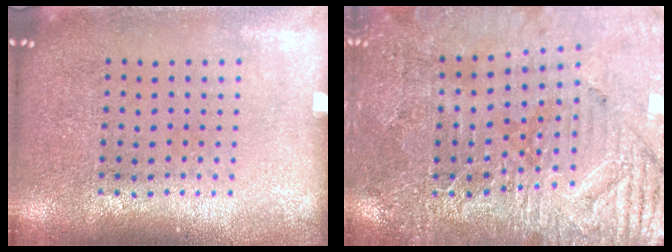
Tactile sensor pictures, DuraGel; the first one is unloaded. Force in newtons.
{"total": 3.3, "press": 3.3, "slide": 0.4}